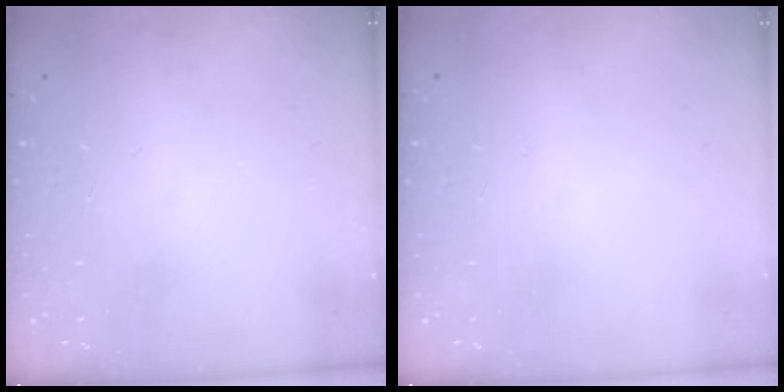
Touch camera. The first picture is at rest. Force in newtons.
{"total": 0.0}